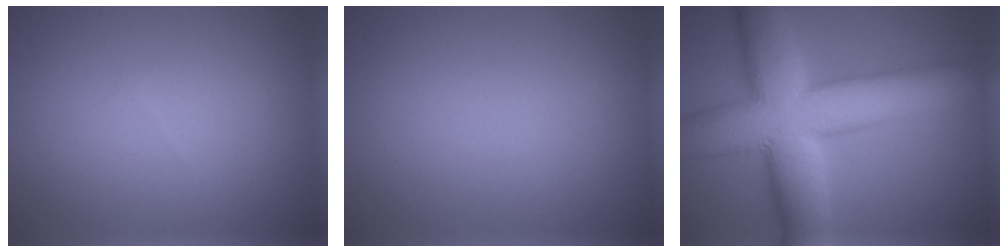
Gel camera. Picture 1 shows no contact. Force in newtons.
{"total": 0.0}
{"total": 13.2, "press": 13.2, "slide": 0.4}